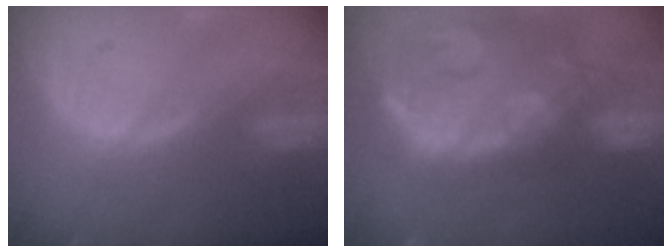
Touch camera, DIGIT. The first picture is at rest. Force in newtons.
{"total": 15.0, "press": 12.0, "slide": 9.0}